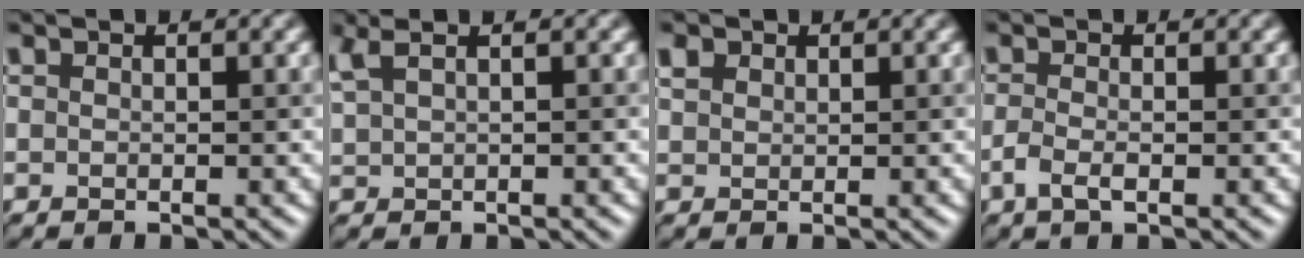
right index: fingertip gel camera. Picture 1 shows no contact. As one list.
[{"total": 2.6, "force": [1.9, 0.9, 1.6], "torque": [-0.027, 0.017, 0.038]}, {"total": 1.5, "force": [1.2, 0.9, 0.1], "torque": [0.002, 0.011, 0.023]}, {"total": 1.4, "force": [-0.4, 0.6, 1.1], "torque": [-0.025, 0.005, -0.015]}]